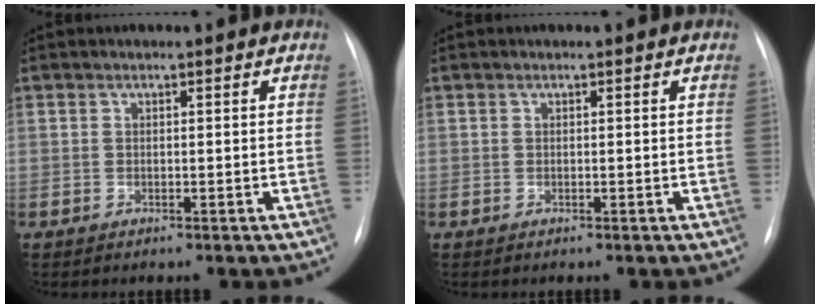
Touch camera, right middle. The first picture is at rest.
{"total": 0.0}